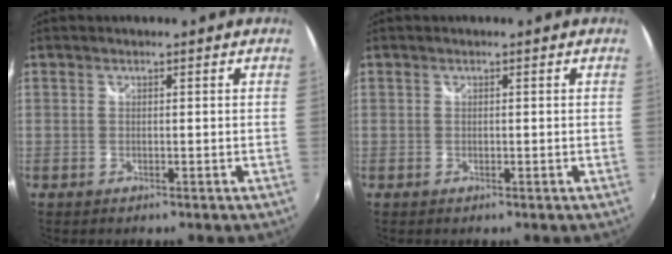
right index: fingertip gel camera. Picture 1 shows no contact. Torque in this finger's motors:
{"motor_torque": [0.03, 0.00, 0.01, 0.01]}